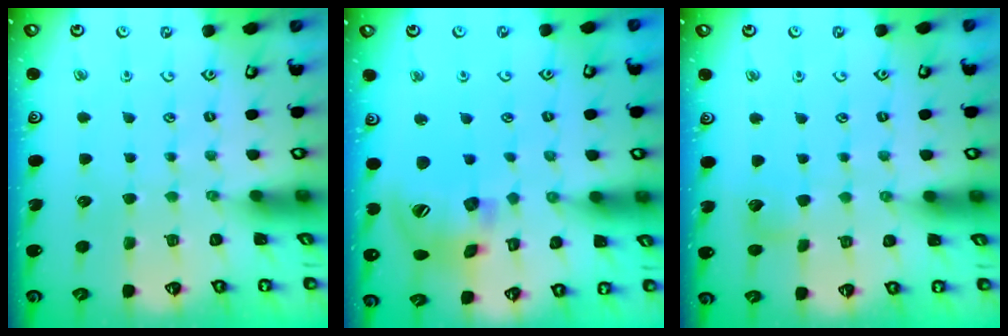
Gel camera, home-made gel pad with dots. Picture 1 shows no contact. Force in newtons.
{"total": 18.0, "press": 17.9, "slide": 2.5}
{"total": 4.6, "press": 4.5, "slide": 0.6}